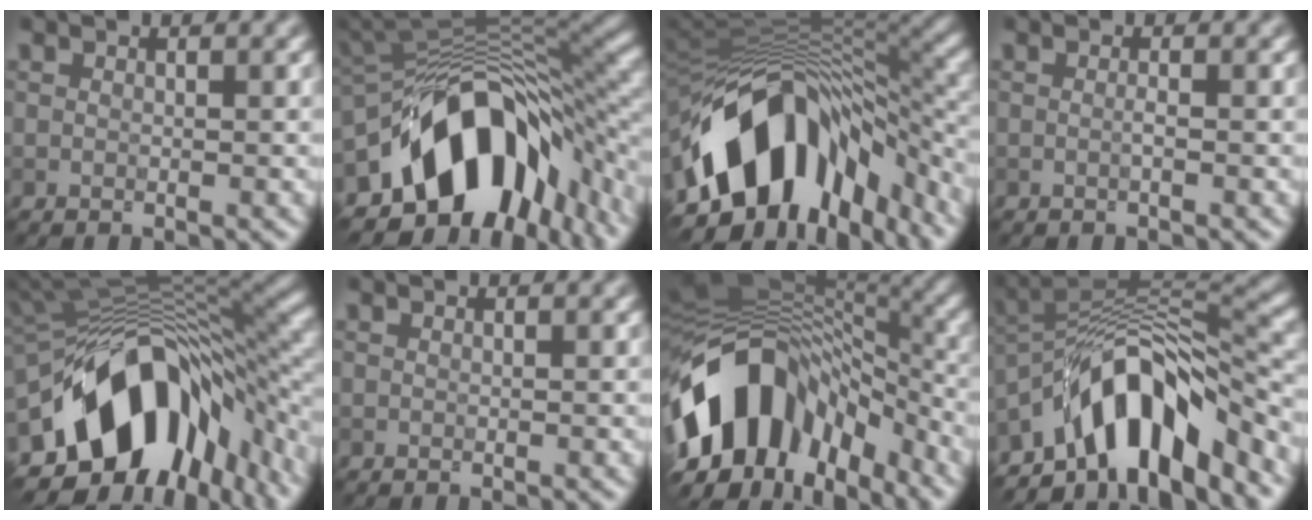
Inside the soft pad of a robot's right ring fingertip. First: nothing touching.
{"total": 14.4, "force": [-6.6, 8.3, 9.8], "torque": [-0.151, 0.017, -0.103]}
{"total": 15.2, "force": [-7.4, 8.3, 10.3], "torque": [-0.184, 0.014, -0.098]}
{"total": 1.1, "force": [-1.1, -0.1, 0.3], "torque": [-0.005, 0.003, -0.012]}
{"total": 15.7, "force": [-6.2, 9.1, 11.2], "torque": [-0.197, 0.015, -0.086]}
{"total": 0.0}
{"total": 13.1, "force": [-6.0, 8.1, 8.3], "torque": [-0.149, 0.022, -0.097]}
{"total": 11.9, "force": [-7.9, 4.7, 7.4], "torque": [-0.108, 0.016, -0.130]}